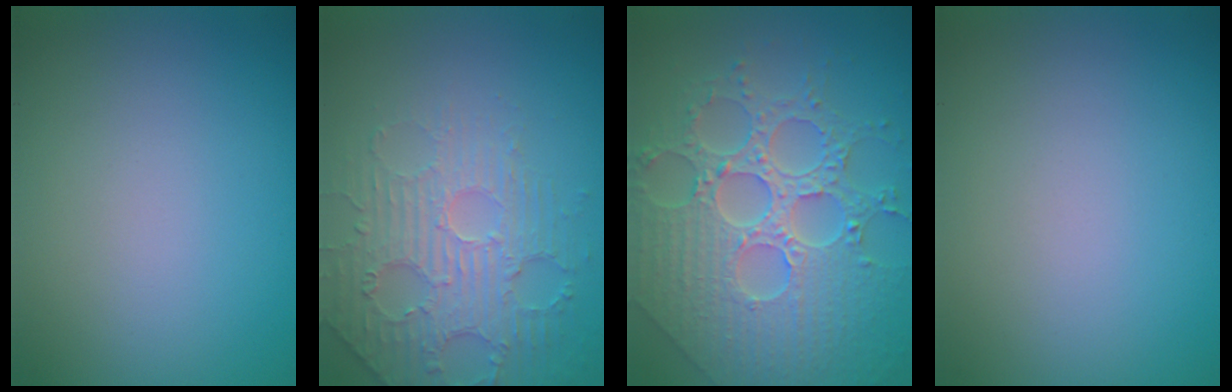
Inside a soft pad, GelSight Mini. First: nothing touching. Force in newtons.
{"total": 4.6, "press": 3.6, "slide": 3.0}
{"total": 8.6, "press": 6.3, "slide": 5.8}
{"total": 0.0}